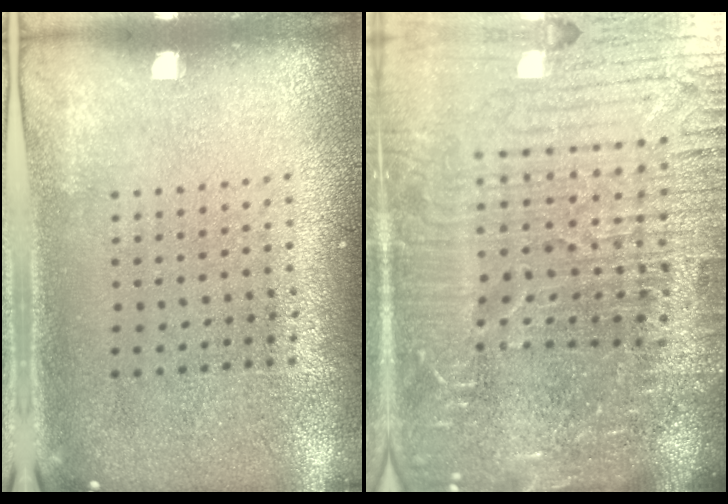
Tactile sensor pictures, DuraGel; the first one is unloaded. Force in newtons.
{"total": 6.8, "press": 6.0, "slide": 3.3}